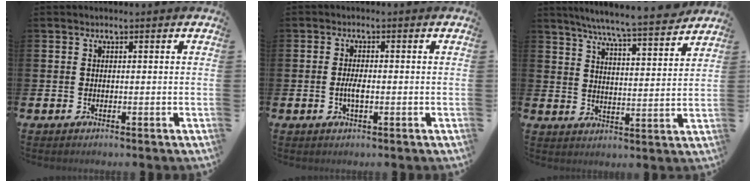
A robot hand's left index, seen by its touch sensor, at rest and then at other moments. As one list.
[{"total": 2.3, "force": [-0.4, 0.8, 2.1], "torque": [-0.036, -0.001, -0.008]}, {"total": 7.3, "force": [6.9, -0.3, 2.5], "torque": [-0.065, -0.050, 0.118]}]